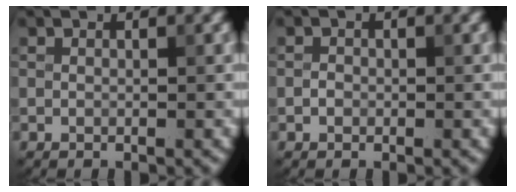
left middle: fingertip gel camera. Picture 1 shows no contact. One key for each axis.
{"total": 0.7, "fx": -0.3, "fy": 0.6, "fz": 0.3, "tx": -0.003, "ty": -0.001, "tz": -0.007}